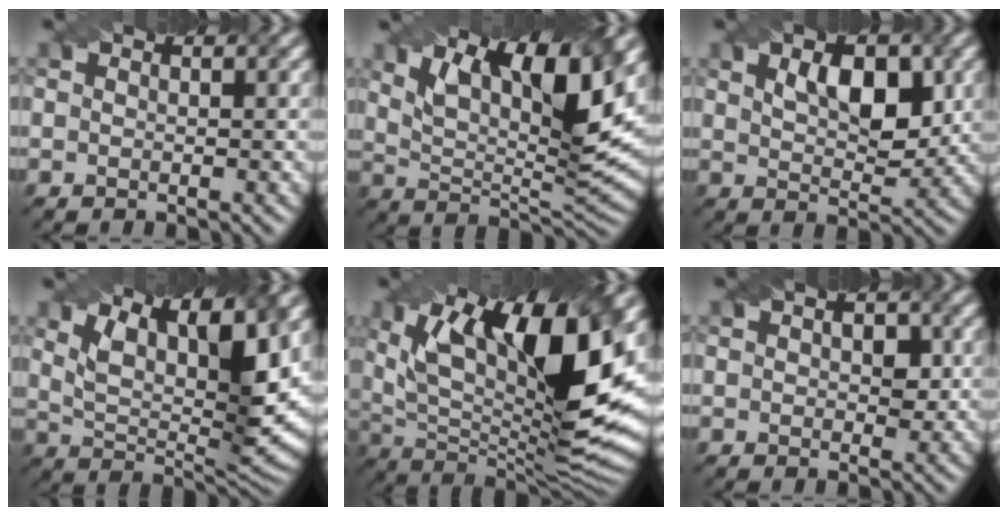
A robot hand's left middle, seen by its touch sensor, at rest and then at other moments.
{"total": 11.9, "force": [6.0, 3.5, 9.6], "torque": [-0.159, -0.003, 0.103]}
{"total": 5.2, "force": [1.7, 2.5, 4.2], "torque": [-0.070, -0.001, 0.029]}
{"total": 10.2, "force": [4.8, 3.3, 8.4], "torque": [-0.153, -0.007, 0.087]}
{"total": 16.6, "force": [5.7, 5.8, 14.5], "torque": [-0.240, 0.000, 0.097]}
{"total": 2.3, "force": [0.3, 1.3, 1.8], "torque": [-0.022, -0.001, 0.005]}